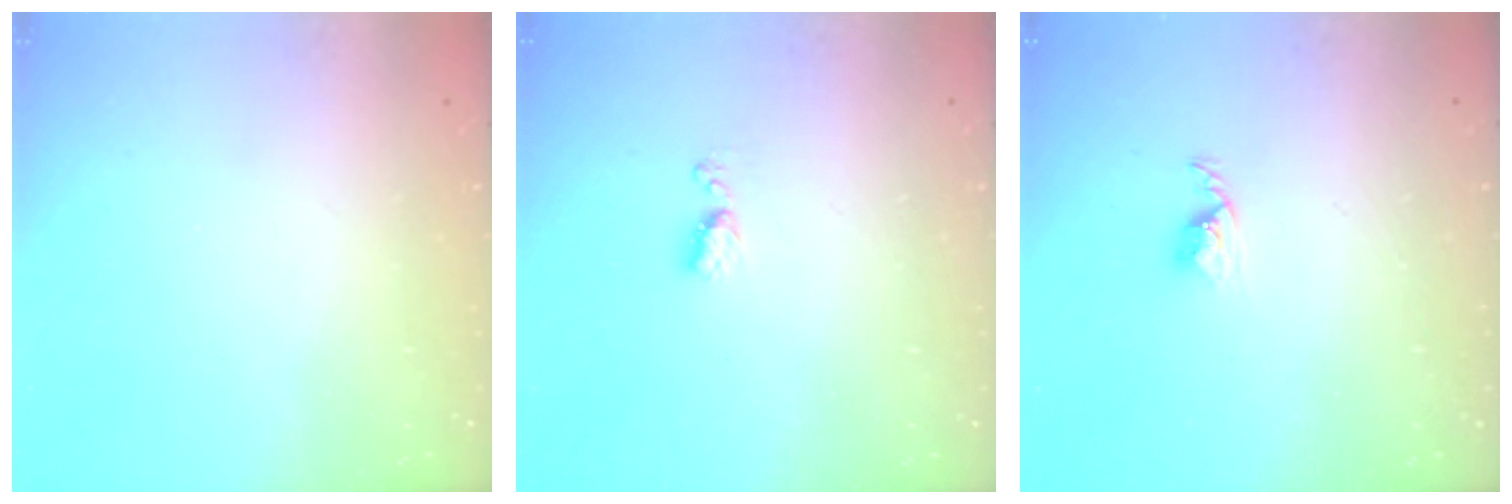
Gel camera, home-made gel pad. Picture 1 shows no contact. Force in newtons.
{"total": 4.5, "press": 4.5, "slide": 0.5}
{"total": 2.9, "press": 2.9, "slide": 0.4}